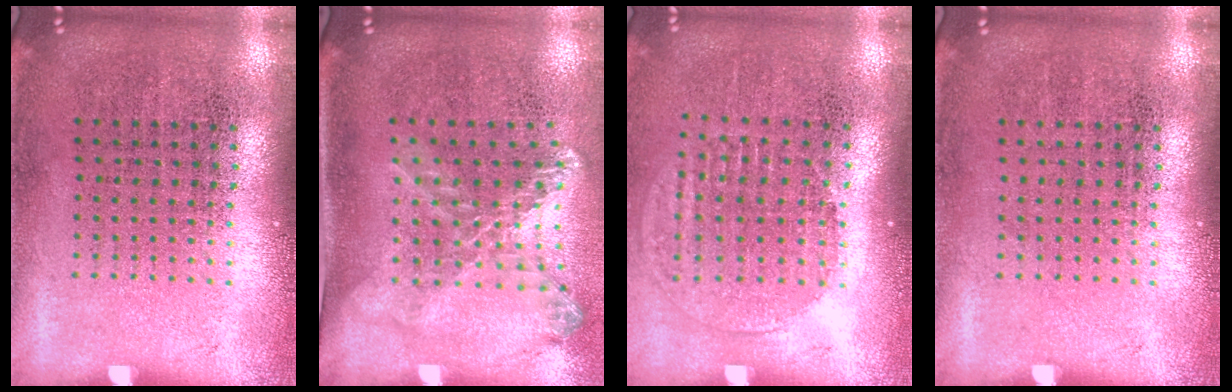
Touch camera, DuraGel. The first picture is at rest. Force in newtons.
{"total": 1.7, "press": 1.3, "slide": 1.0}
{"total": 1.3, "press": 1.1, "slide": 0.5}
{"total": 0.0}